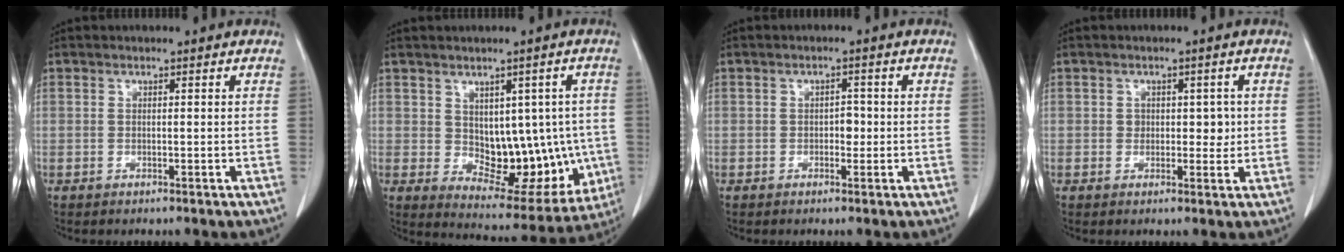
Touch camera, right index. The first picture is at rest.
{"total": 13.2, "force": [-0.5, 7.6, 10.9], "torque": [-0.124, 0.010, 0.024]}
{"total": 1.8, "force": [-0.3, 1.1, 1.3], "torque": [-0.014, 0.005, -0.004]}
{"total": 3.1, "force": [0.3, 2.2, 2.1], "torque": [-0.019, 0.004, 0.006]}